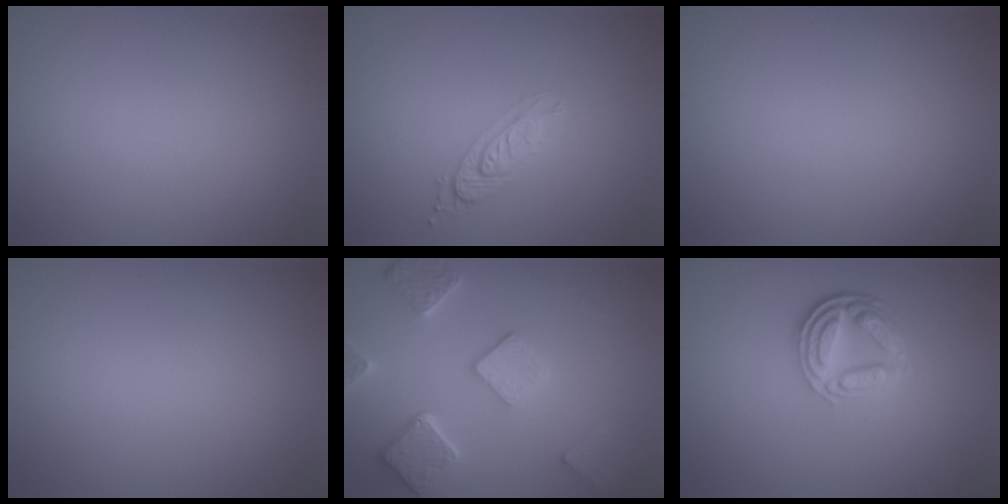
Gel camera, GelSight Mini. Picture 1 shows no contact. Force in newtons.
{"total": 2.0, "press": 1.9, "slide": 0.6}
{"total": 0.0}
{"total": 0.0}
{"total": 5.1, "press": 4.0, "slide": 3.2}
{"total": 4.7, "press": 3.5, "slide": 3.2}